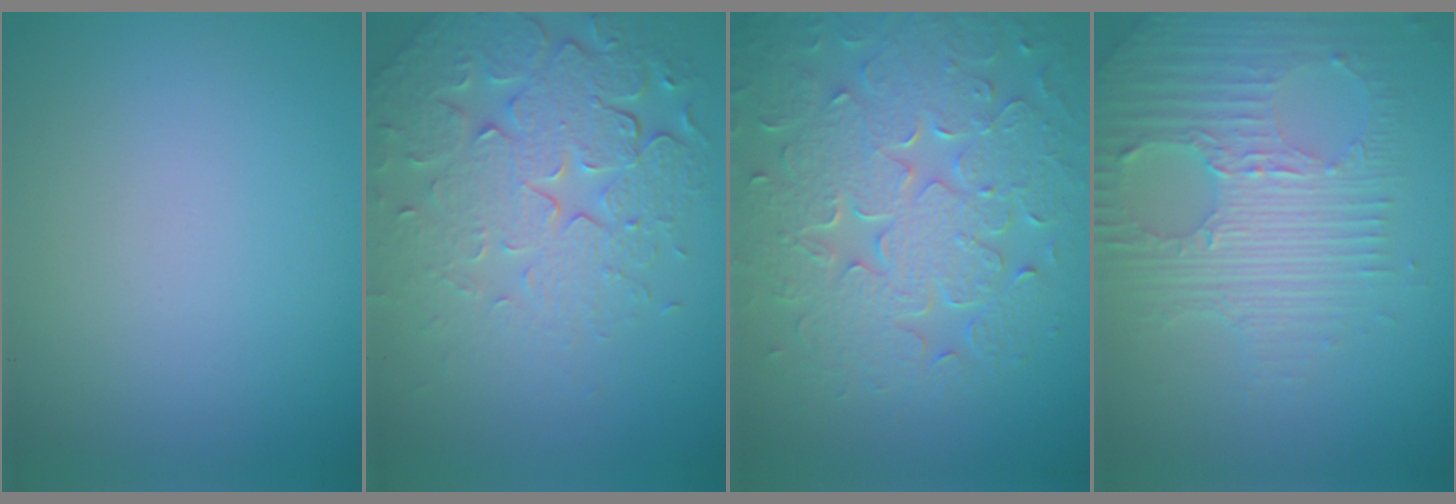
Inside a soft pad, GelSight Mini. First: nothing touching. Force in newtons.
{"total": 8.0, "press": 5.6, "slide": 5.6}
{"total": 8.7, "press": 6.3, "slide": 6.0}
{"total": 6.8, "press": 4.6, "slide": 5.0}